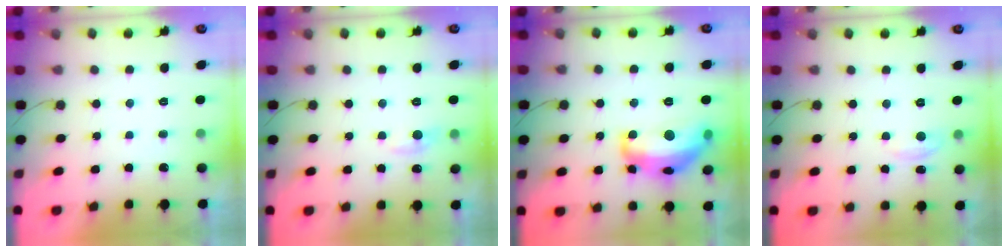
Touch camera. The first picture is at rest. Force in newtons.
{"total": 5.9, "press": 5.8, "slide": 0.8}
{"total": 17.5, "press": 17.5, "slide": 1.0}
{"total": 2.7, "press": 2.7, "slide": 0.3}